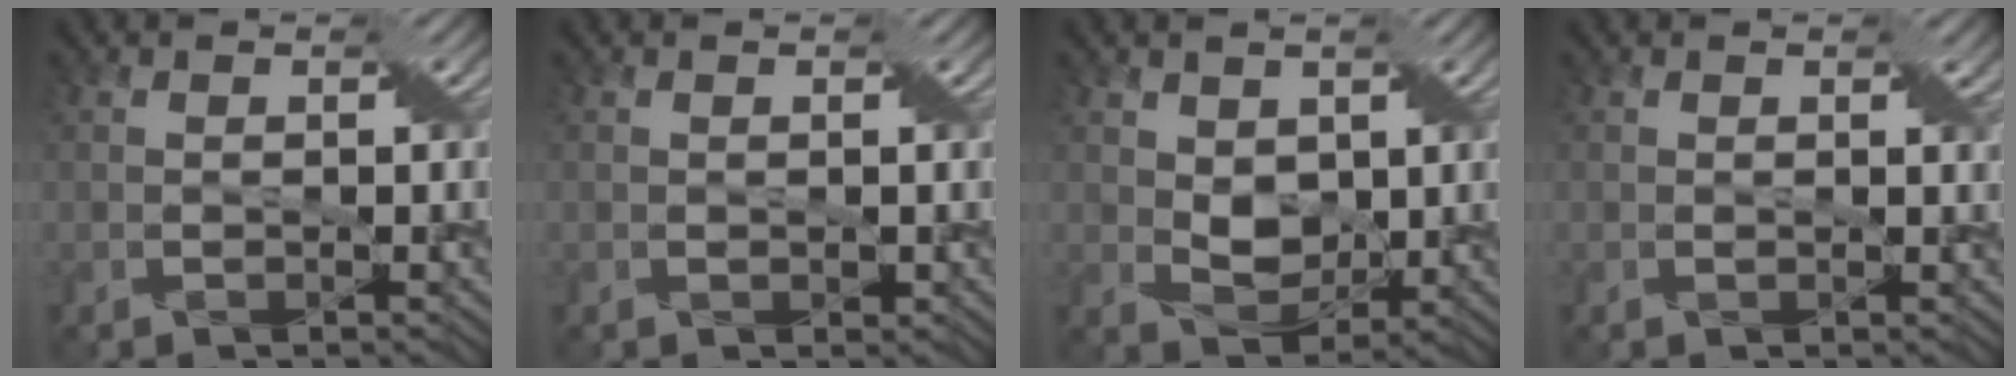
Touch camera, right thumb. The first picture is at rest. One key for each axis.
{"total": 0.6, "fx": 0.2, "fy": 0.5, "fz": 0.2, "tx": -0.005, "ty": -0.004, "tz": 0.005}
{"total": 4.4, "fx": 1.3, "fy": 3.3, "fz": 2.6, "tx": -0.062, "ty": -0.006, "tz": 0.025}
{"total": 0.9, "fx": 0.6, "fy": 0.4, "fz": 0.5, "tx": -0.007, "ty": -0.003, "tz": 0.011}